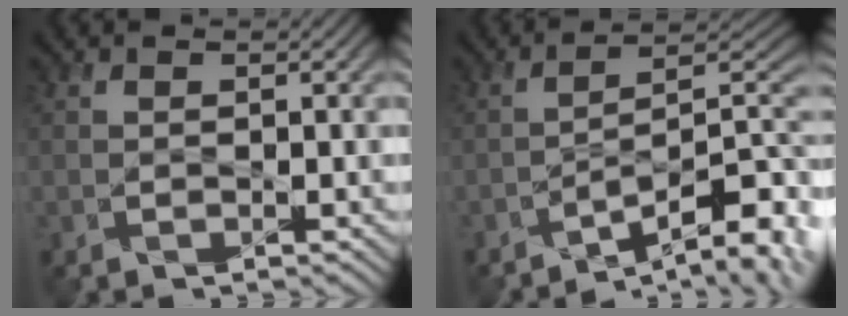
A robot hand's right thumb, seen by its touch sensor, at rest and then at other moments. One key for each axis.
{"total": 11.1, "fx": -6.6, "fy": 2.9, "fz": 8.5, "tx": -0.128, "ty": -0.001, "tz": -0.101}